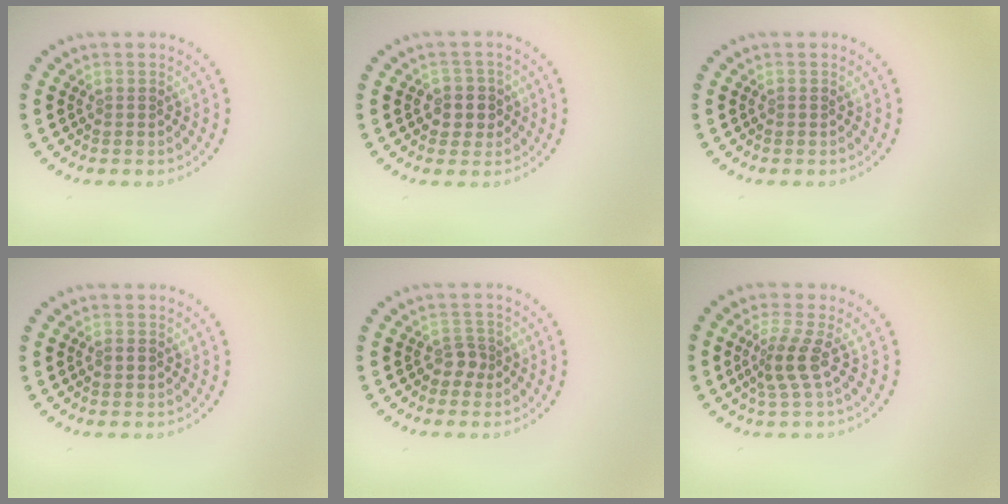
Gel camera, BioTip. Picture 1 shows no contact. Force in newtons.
{"total": 2.5, "press": 2.2, "slide": 1.0}
{"total": 0.0}
{"total": 1.0, "press": 1.0, "slide": 0.1}
{"total": 1.4, "press": 1.0, "slide": 0.9}
{"total": 2.6, "press": 1.8, "slide": 1.8}